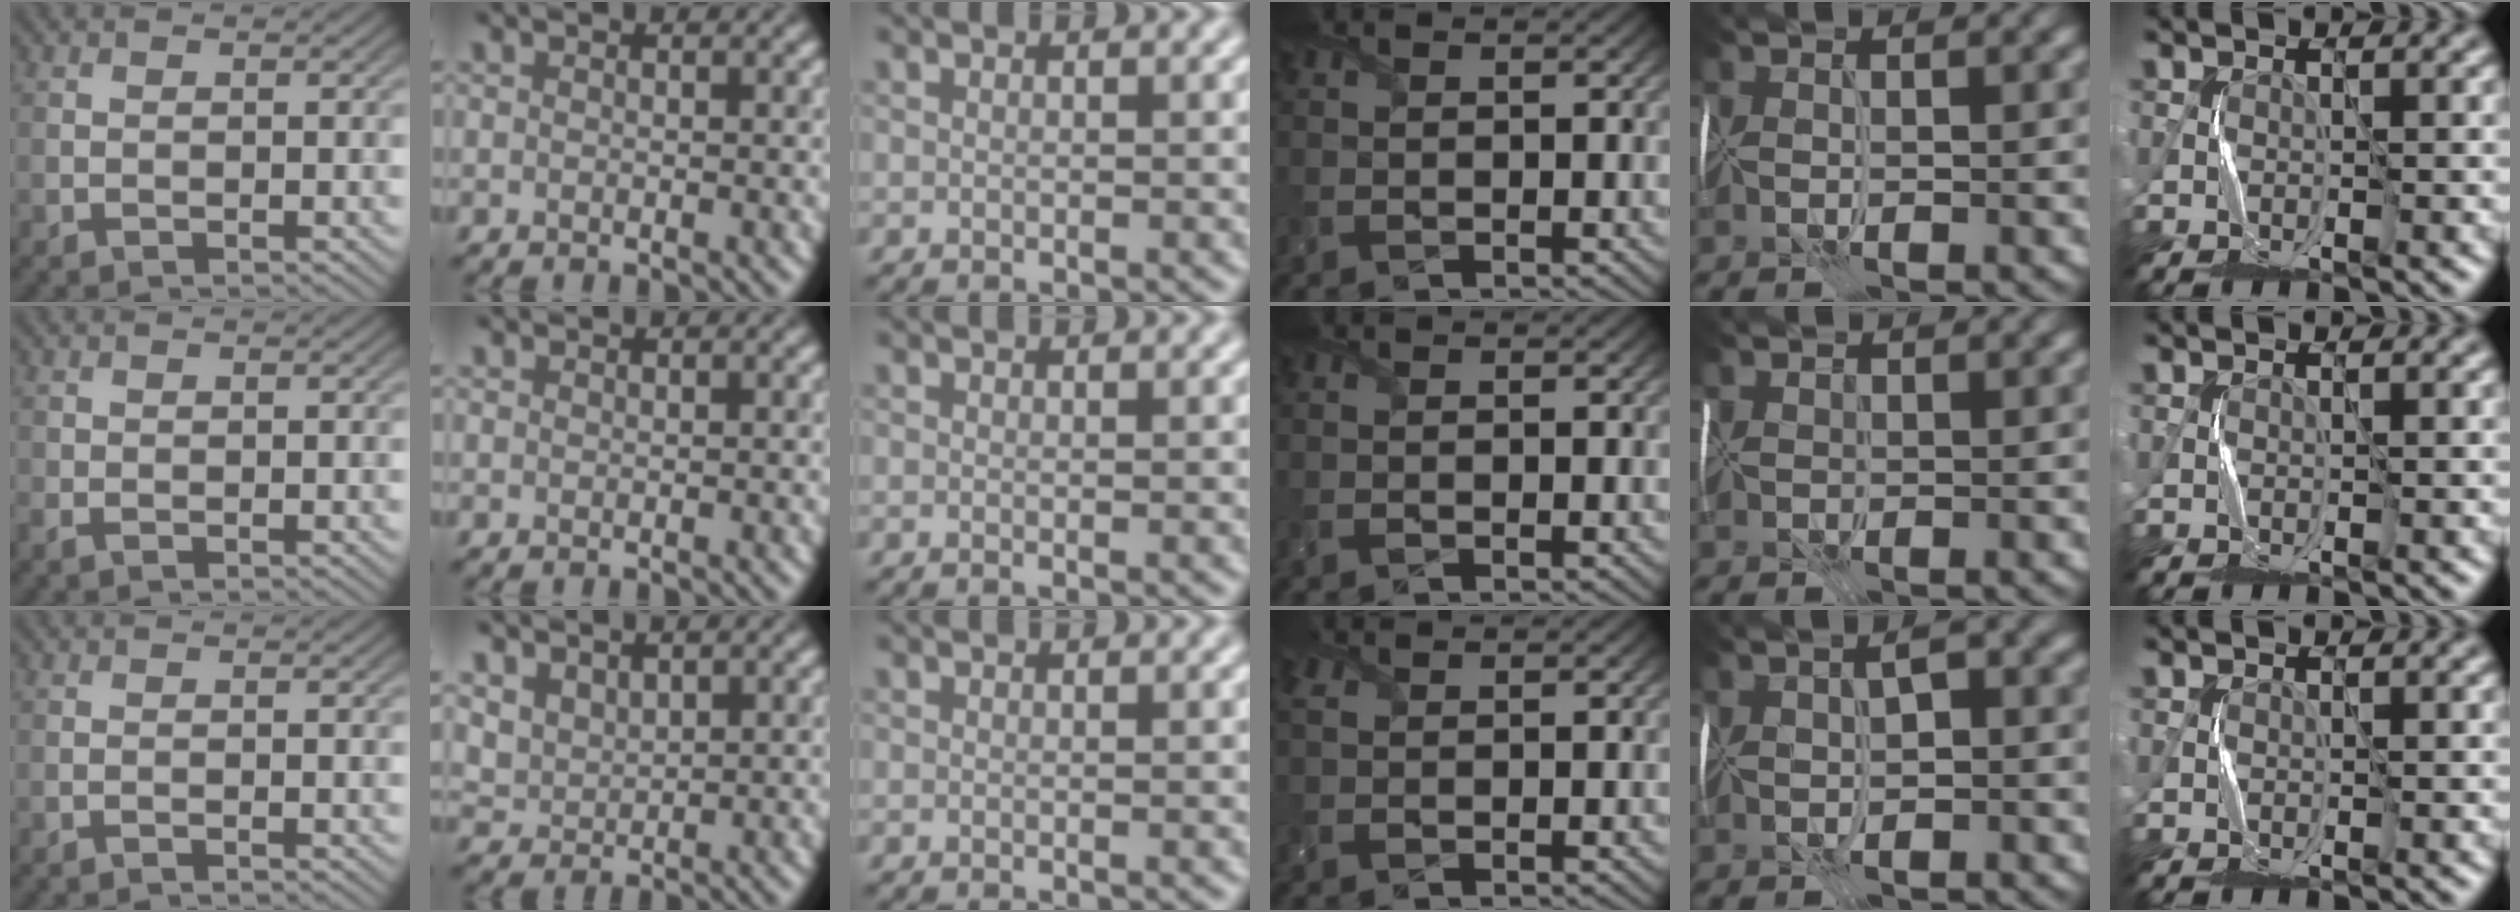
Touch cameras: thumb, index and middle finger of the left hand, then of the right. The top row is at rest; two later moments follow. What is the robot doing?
{"motion": "wrap", "object": "cellophane"}